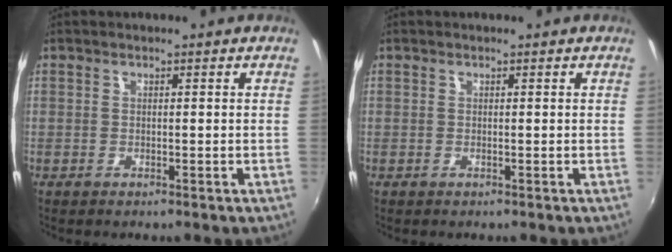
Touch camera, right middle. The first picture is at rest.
{"total": 0.0}